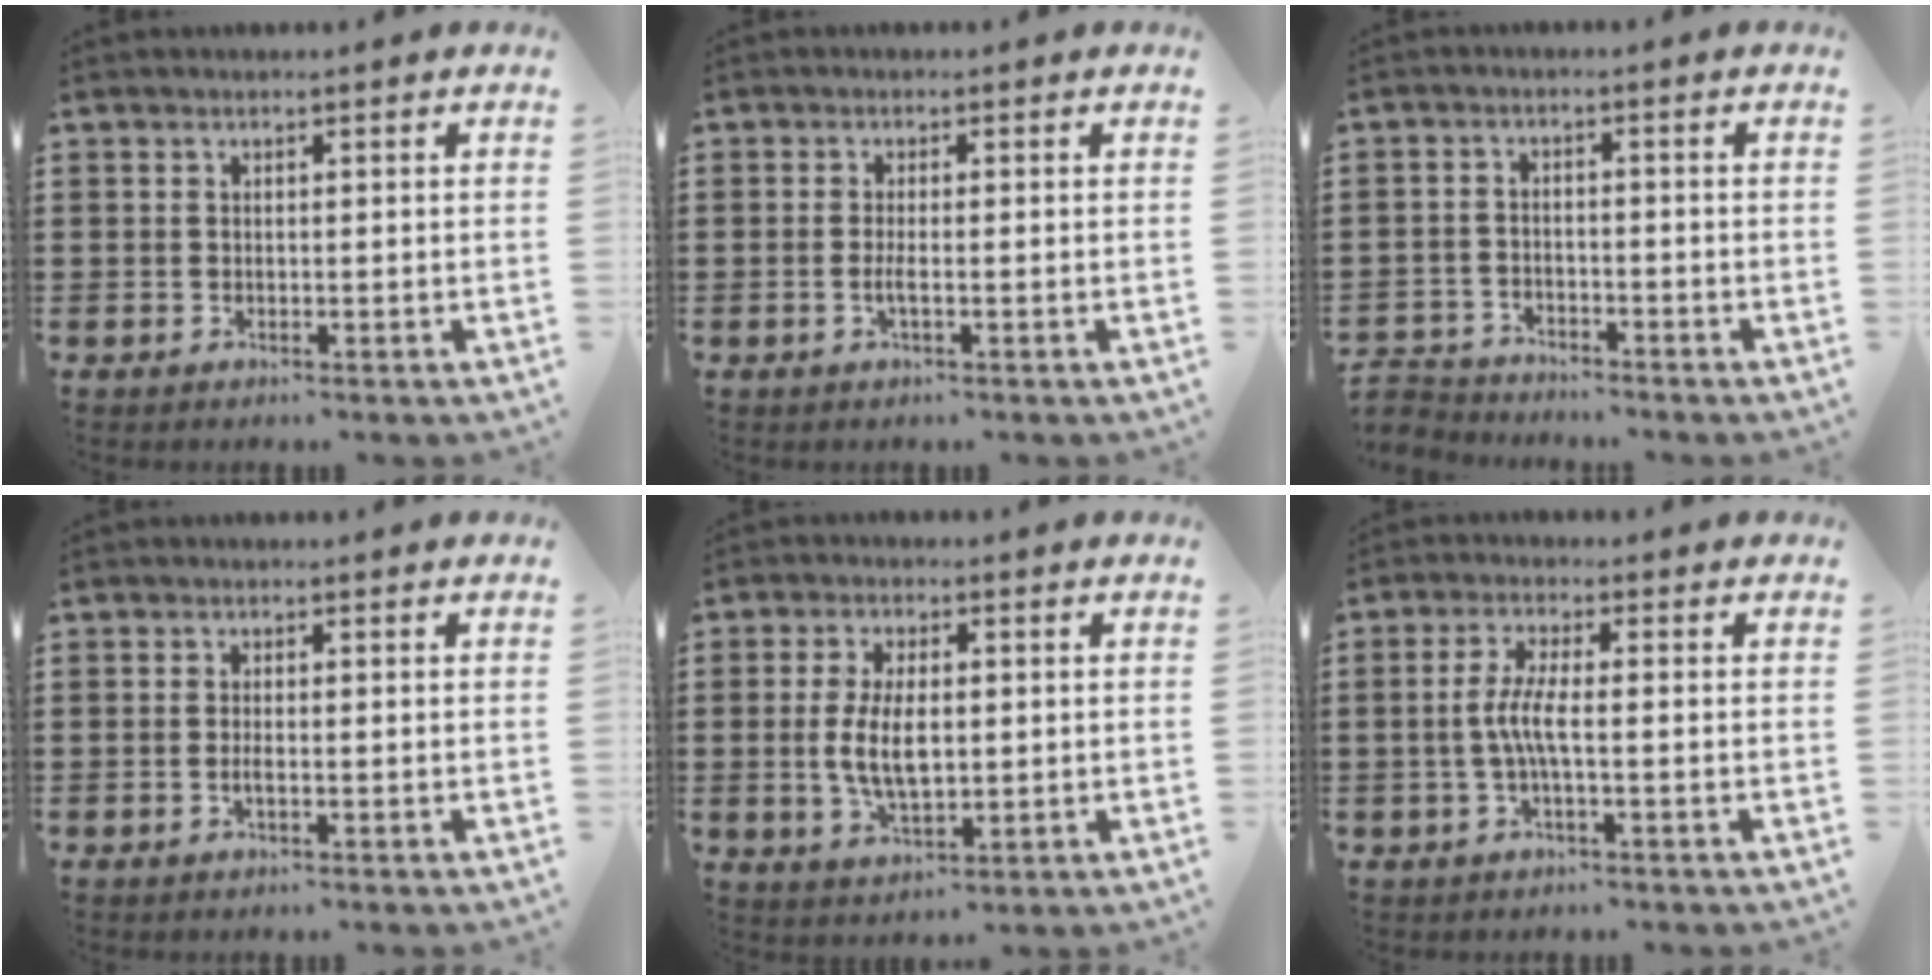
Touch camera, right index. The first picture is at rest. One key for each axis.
{"total": 1.8, "fx": -0.6, "fy": 0.2, "fz": 1.7, "tx": -0.038, "ty": -0.004, "tz": -0.012}
{"total": 2.9, "fx": -2.8, "fy": 0.5, "fz": -0.4, "tx": -0.003, "ty": 0.000, "tz": -0.064}
{"total": 1.2, "fx": -0.4, "fy": 0.3, "fz": 1.1, "tx": -0.022, "ty": -0.002, "tz": -0.007}
{"total": 7.2, "fx": -0.2, "fy": 3.3, "fz": 6.3, "tx": -0.136, "ty": 0.001, "tz": -0.007}
{"total": 4.8, "fx": -0.9, "fy": 0.9, "fz": 4.6, "tx": -0.104, "ty": -0.005, "tz": -0.025}